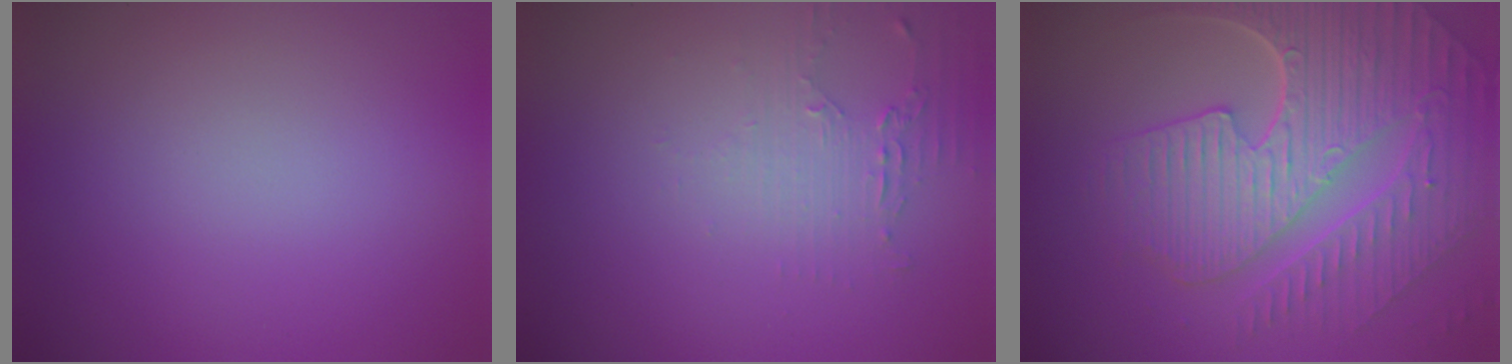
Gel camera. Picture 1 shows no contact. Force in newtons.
{"total": 1.7, "press": 1.7, "slide": 0.3}
{"total": 9.4, "press": 6.4, "slide": 6.9}